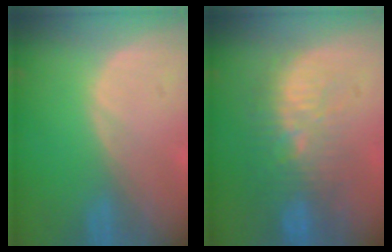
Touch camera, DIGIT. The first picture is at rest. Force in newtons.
{"total": 9.8, "press": 9.0, "slide": 3.8}